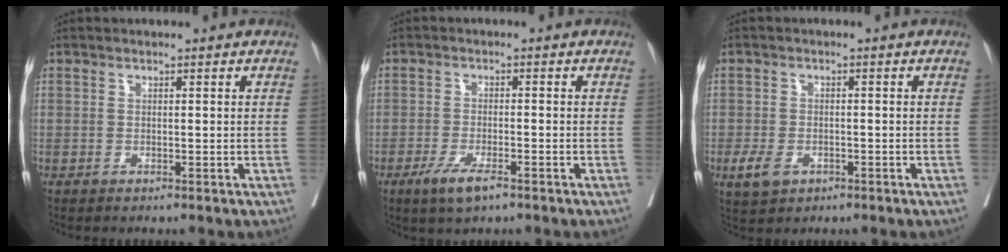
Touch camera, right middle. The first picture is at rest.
{"total": 4.7, "force": [-2.9, 1.0, 3.5], "torque": [-0.074, -0.008, -0.048]}
{"total": 4.0, "force": [-1.9, 2.7, 2.3], "torque": [-0.046, -0.002, -0.024]}